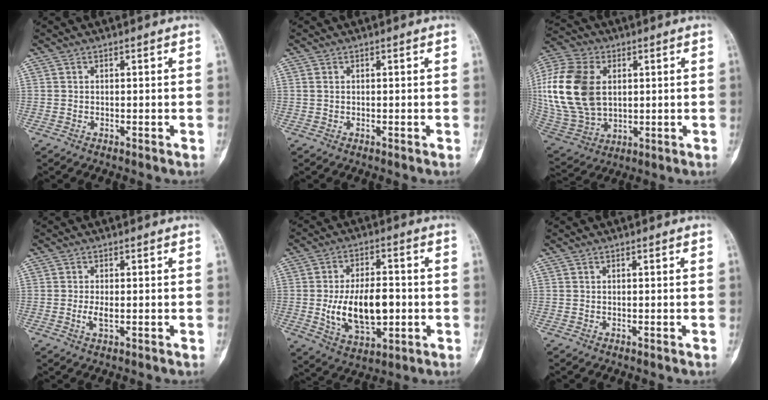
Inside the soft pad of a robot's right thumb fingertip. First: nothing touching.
{"total": 0.8, "force": [0.2, 0.6, 0.5], "torque": [-0.014, 0.002, 0.006]}
{"total": 22.5, "force": [3.4, 15.3, 16.1], "torque": [-0.354, -0.009, 0.074]}
{"total": 2.1, "force": [-0.3, 0.8, 1.9], "torque": [-0.044, -0.004, -0.005]}
{"total": 14.3, "force": [-1.6, 8.0, 11.8], "torque": [-0.183, 0.005, -0.016]}
{"total": 0.0}